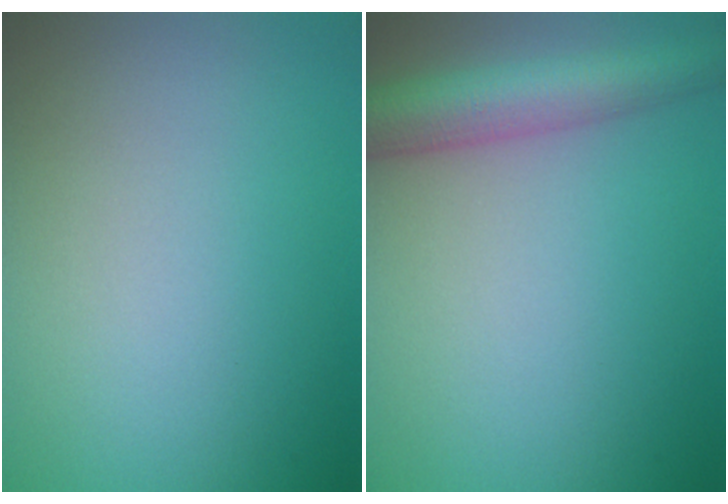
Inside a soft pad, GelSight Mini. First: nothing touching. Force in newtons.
{"total": 5.4, "press": 5.4, "slide": 0.3}